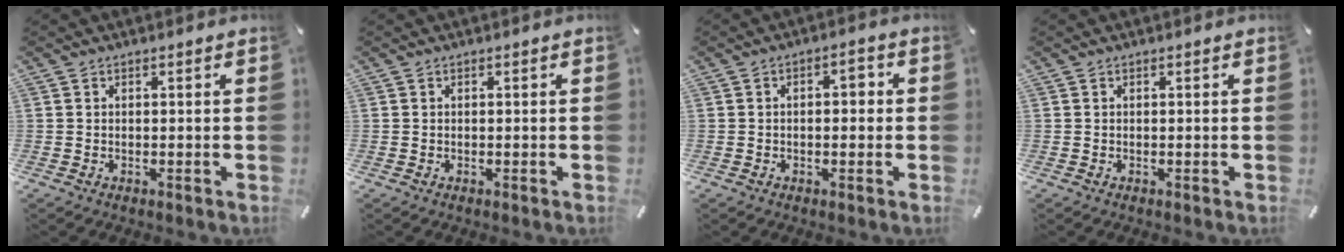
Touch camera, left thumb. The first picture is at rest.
{"total": 0.0}
{"total": 3.9, "force": [-0.4, 2.2, 3.3], "torque": [-0.045, 0.010, -0.014]}
{"total": 0.0}